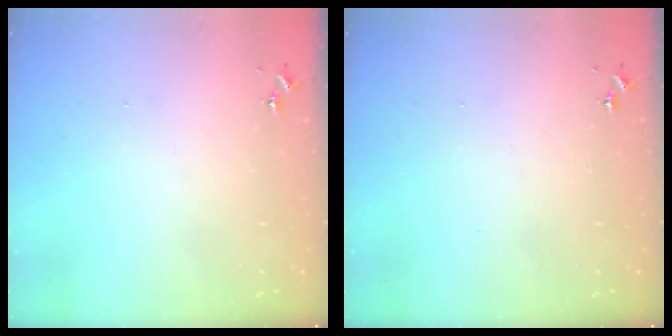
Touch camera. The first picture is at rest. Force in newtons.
{"total": 0.0}